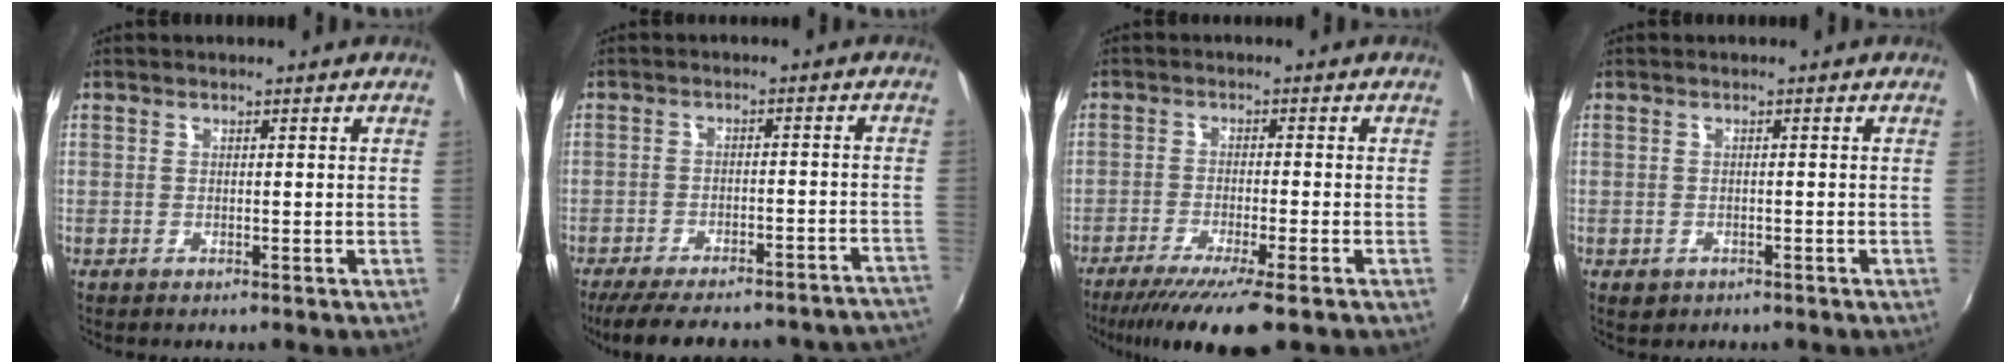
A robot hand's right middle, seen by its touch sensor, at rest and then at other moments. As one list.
[{"total": 22.9, "force": [-20.5, 4.7, 9.1], "torque": [-0.145, -0.008, -0.257]}, {"total": 10.8, "force": [-8.0, 0.5, 7.2], "torque": [-0.148, -0.037, -0.132]}, {"total": 2.2, "force": [-1.1, 1.8, 0.8], "torque": [-0.020, -0.005, -0.012]}]